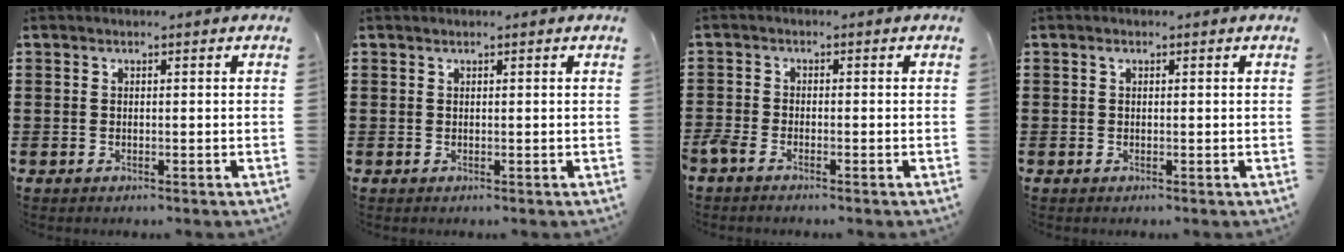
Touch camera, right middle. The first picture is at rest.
{"total": 0.6, "force": [0.5, -0.1, 0.2], "torque": [-0.004, -0.001, 0.010]}
{"total": 1.5, "force": [-1.3, 0.4, 0.8], "torque": [-0.031, -0.005, -0.030]}
{"total": 0.7, "force": [0.4, 0.3, 0.5], "torque": [-0.010, 0.003, 0.006]}